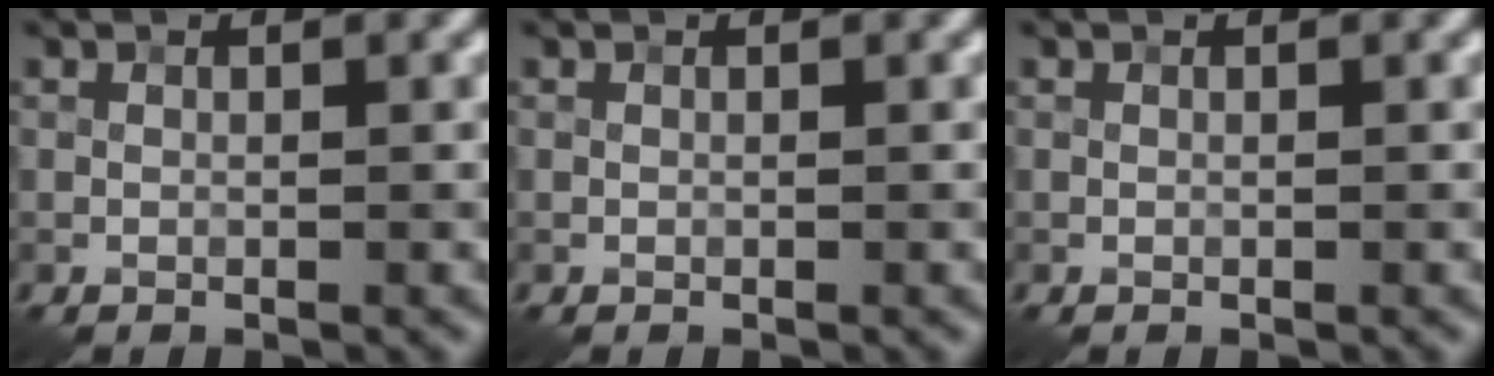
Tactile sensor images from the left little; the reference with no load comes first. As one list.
[{"total": 0.0}, {"total": 0.0}]